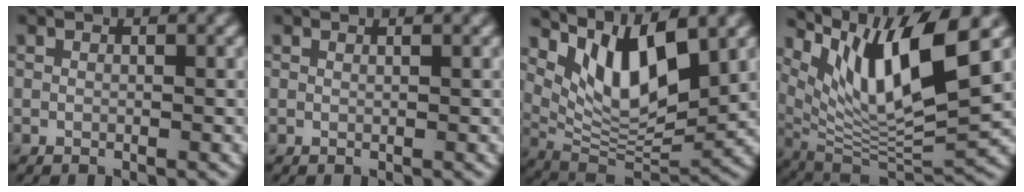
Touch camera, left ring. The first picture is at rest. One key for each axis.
{"total": 0.8, "fx": 0.6, "fy": 0.3, "fz": 0.4, "tx": -0.002, "ty": -0.004, "tz": 0.001}
{"total": 8.7, "fx": 4.6, "fy": 3.0, "fz": 6.7, "tx": -0.118, "ty": -0.016, "tz": 0.089}
{"total": 11.3, "fx": 5.2, "fy": 3.2, "fz": 9.5, "tx": -0.168, "ty": -0.006, "tz": 0.105}